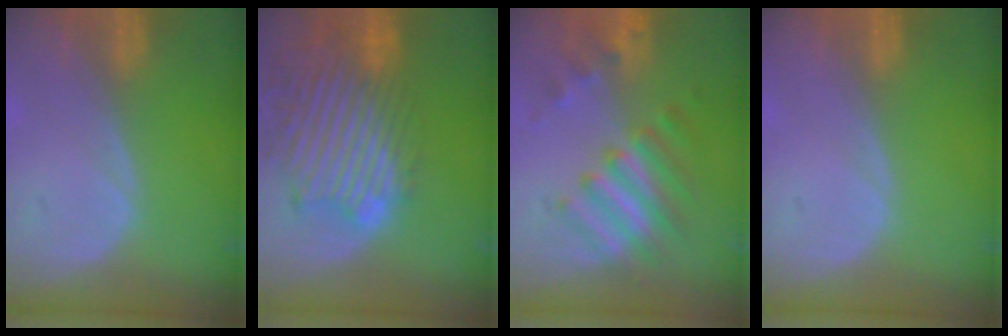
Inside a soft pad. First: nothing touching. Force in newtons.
{"total": 13.7, "press": 11.7, "slide": 7.0}
{"total": 7.6, "press": 7.5, "slide": 1.1}
{"total": 0.0}